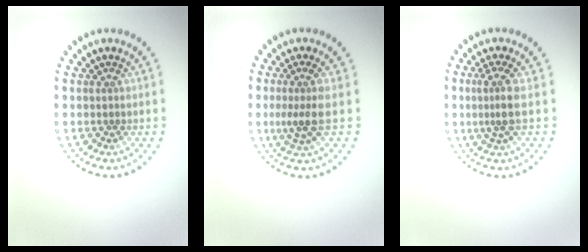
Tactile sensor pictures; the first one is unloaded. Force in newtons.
{"total": 2.7, "press": 2.0, "slide": 1.8}
{"total": 2.6, "press": 1.9, "slide": 1.7}